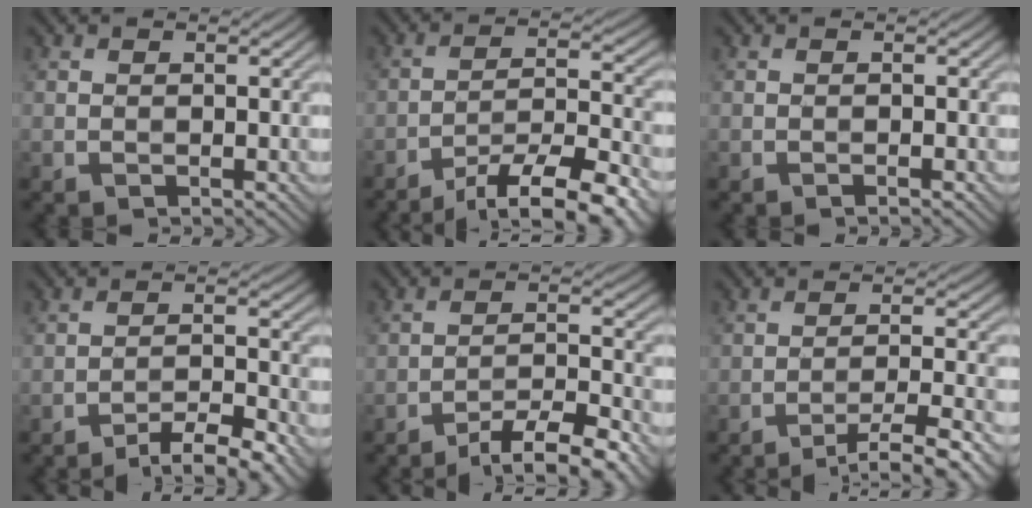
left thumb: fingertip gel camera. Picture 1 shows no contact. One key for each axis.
{"total": 12.3, "fx": -9.4, "fy": 2.7, "fz": 7.5, "tx": -0.130, "ty": -0.004, "tz": -0.144}
{"total": 0.6, "fx": -0.4, "fy": 0.0, "fz": 0.4, "tx": -0.007, "ty": 0.001, "tz": -0.010}
{"total": 5.9, "fx": -4.4, "fy": 1.1, "fz": 3.8, "tx": -0.063, "ty": 0.008, "tz": -0.070}
{"total": 8.0, "fx": -6.1, "fy": 1.5, "fz": 5.0, "tx": -0.091, "ty": 0.011, "tz": -0.098}
{"total": 7.3, "fx": -5.1, "fy": 1.0, "fz": 5.2, "tx": -0.086, "ty": 0.017, "tz": -0.082}